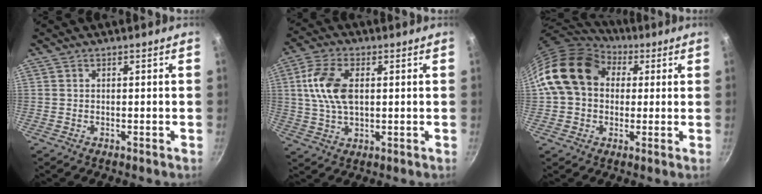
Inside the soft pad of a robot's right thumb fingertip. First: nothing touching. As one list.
[{"total": 10.2, "force": [1.7, 5.7, 8.2], "torque": [-0.155, 0.008, 0.029]}, {"total": 16.6, "force": [4.2, 12.8, 9.6], "torque": [-0.148, 0.027, 0.062]}]